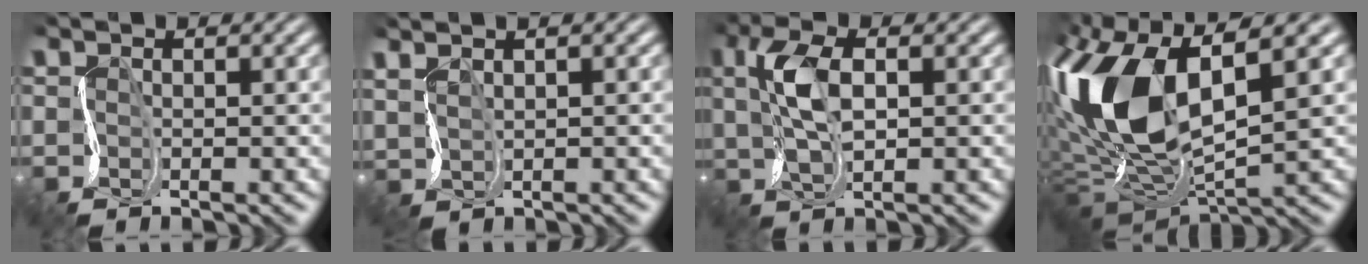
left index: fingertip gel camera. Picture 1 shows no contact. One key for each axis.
{"total": 2.7, "fx": 2.0, "fy": 1.1, "fz": 1.3, "tx": -0.032, "ty": 0.019, "tz": 0.030}
{"total": 4.2, "fx": 1.2, "fy": 1.7, "fz": 3.7, "tx": -0.087, "ty": 0.011, "tz": 0.017}
{"total": 12.6, "fx": 0.6, "fy": 6.1, "fz": 11.0, "tx": -0.237, "ty": -0.002, "tz": 0.003}